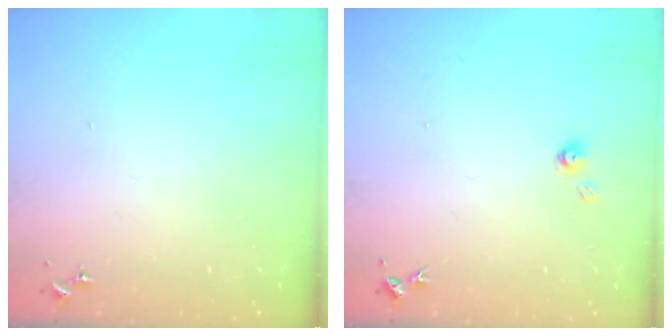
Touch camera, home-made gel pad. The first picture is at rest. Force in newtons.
{"total": 4.0, "press": 4.0, "slide": 0.4}